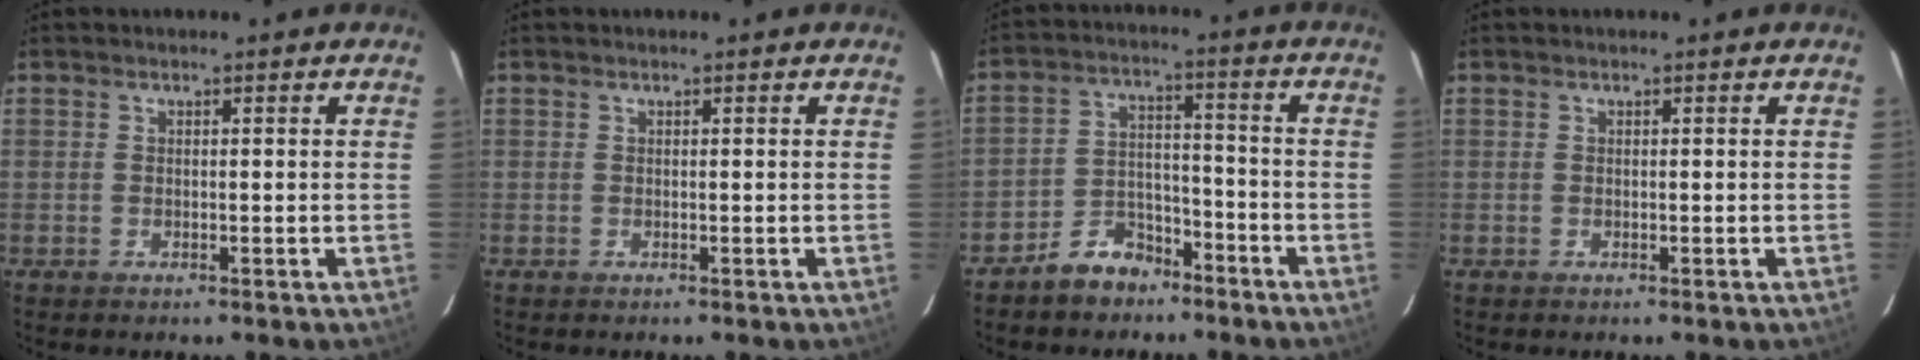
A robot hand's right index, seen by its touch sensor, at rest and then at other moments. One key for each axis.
{"total": 0.0}
{"total": 8.0, "fx": -6.1, "fy": 4.5, "fz": 2.3, "tx": -0.052, "ty": 0.025, "tz": -0.096}
{"total": 0.0}